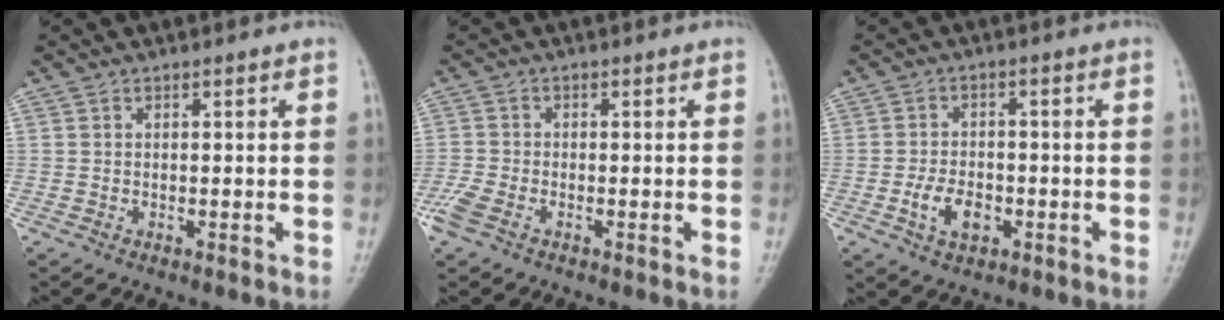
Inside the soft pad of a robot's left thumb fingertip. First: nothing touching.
{"total": 4.4, "force": [-2.6, 2.3, 2.7], "torque": [-0.075, 0.001, -0.054]}
{"total": 5.7, "force": [-2.2, 3.5, 4.0], "torque": [-0.065, 0.012, -0.038]}